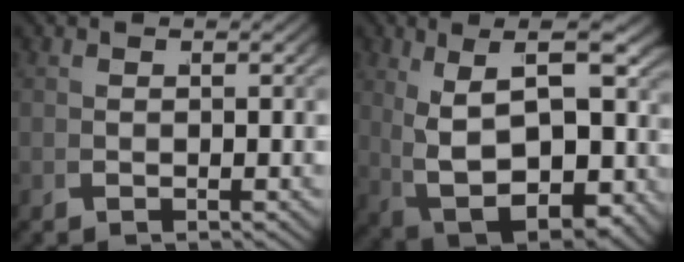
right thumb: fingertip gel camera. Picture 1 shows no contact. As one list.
[{"total": 14.6, "force": [-0.2, 9.2, 11.3], "torque": [-0.215, -0.041, 0.025]}]